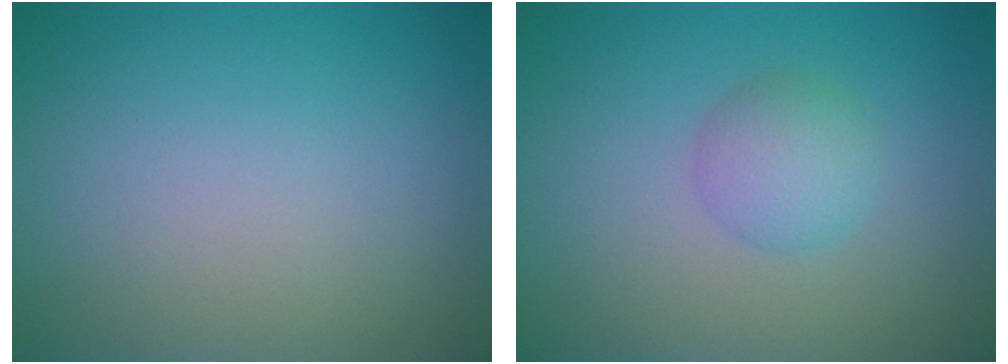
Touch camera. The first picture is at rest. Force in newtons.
{"total": 2.5, "press": 2.5, "slide": 0.1}